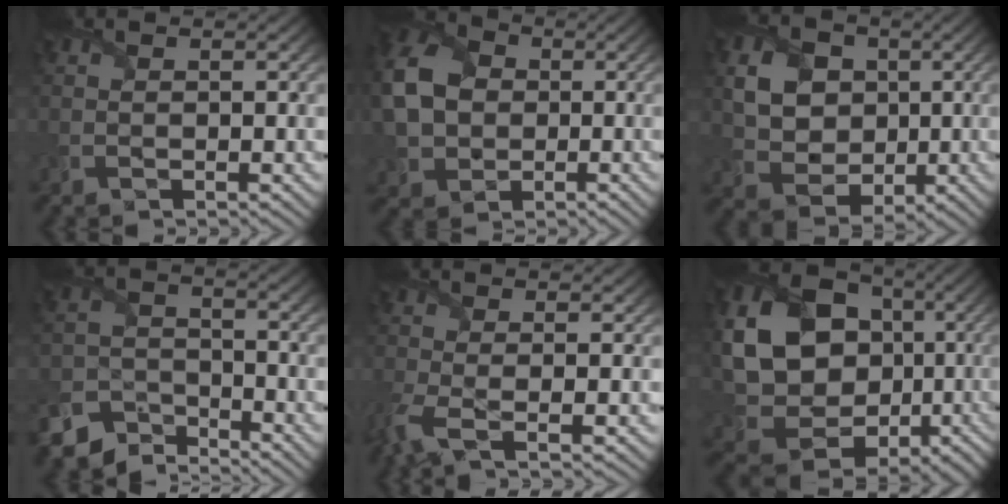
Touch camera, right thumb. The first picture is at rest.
{"total": 10.1, "force": [0.3, 8.0, 6.1], "torque": [-0.179, 0.002, -0.001]}
{"total": 7.9, "force": [1.1, 6.5, 4.3], "torque": [-0.114, -0.003, 0.011]}
{"total": 7.6, "force": [-6.8, 3.0, 1.8], "torque": [-0.044, -0.014, -0.138]}
{"total": 4.9, "force": [-2.6, 1.0, 4.0], "torque": [-0.101, -0.014, -0.057]}
{"total": 23.2, "force": [1.6, 20.2, 11.4], "torque": [-0.279, -0.012, 0.046]}